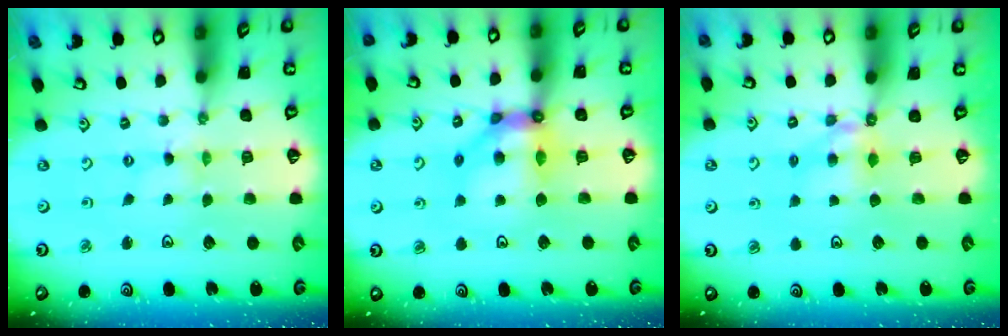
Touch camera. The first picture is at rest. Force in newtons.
{"total": 10.4, "press": 10.4, "slide": 1.2}
{"total": 5.8, "press": 5.8, "slide": 0.3}